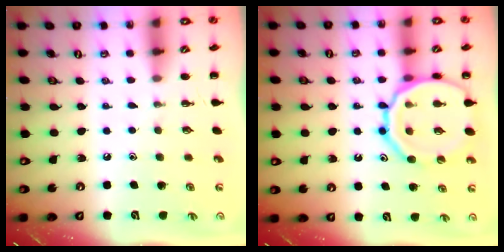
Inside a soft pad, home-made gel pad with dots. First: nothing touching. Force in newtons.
{"total": 18.4, "press": 18.2, "slide": 2.2}